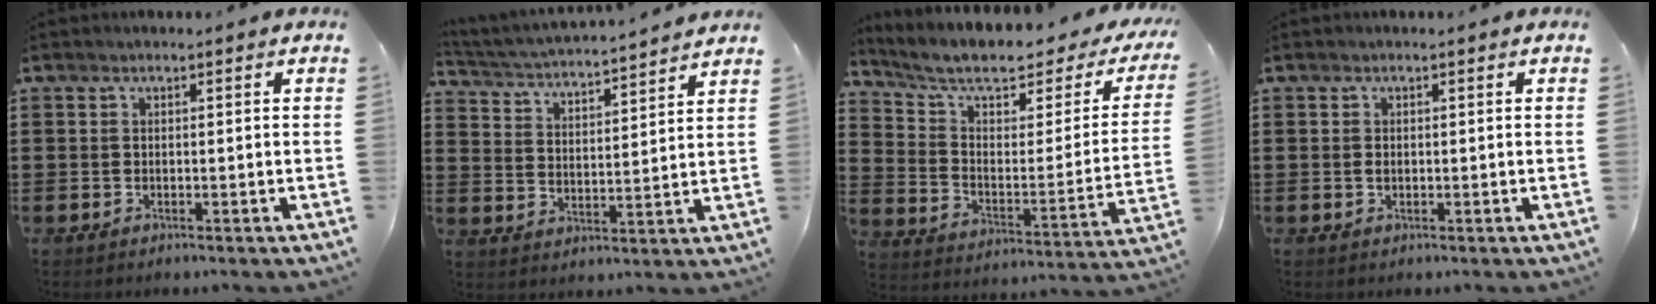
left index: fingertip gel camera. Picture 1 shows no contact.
{"total": 3.5, "force": [3.5, -0.6, 0.5], "torque": [-0.031, -0.033, 0.052]}
{"total": 8.4, "force": [6.3, 2.4, 5.0], "torque": [-0.117, -0.039, 0.104]}
{"total": 0.7, "force": [0.1, 0.4, 0.6], "torque": [-0.014, 0.001, 0.001]}